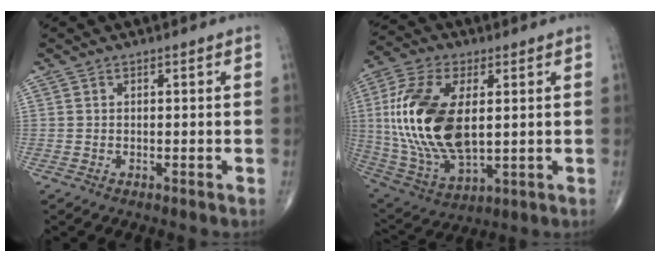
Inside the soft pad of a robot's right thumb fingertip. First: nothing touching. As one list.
[{"total": 21.7, "force": [2.4, 11.5, 18.3], "torque": [-0.380, -0.016, 0.049]}]